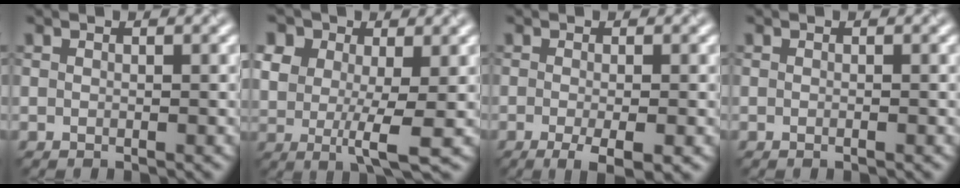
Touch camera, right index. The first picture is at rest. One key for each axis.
{"total": 5.3, "fx": 1.1, "fy": 3.0, "fz": 4.3, "tx": -0.102, "ty": 0.002, "tz": 0.025}
{"total": 3.6, "fx": -1.7, "fy": 0.6, "fz": 3.1, "tx": -0.056, "ty": -0.002, "tz": -0.018}
{"total": 0.9, "fx": -0.2, "fy": 0.4, "fz": 0.7, "tx": 0.001, "ty": 0.001, "tz": -0.012}